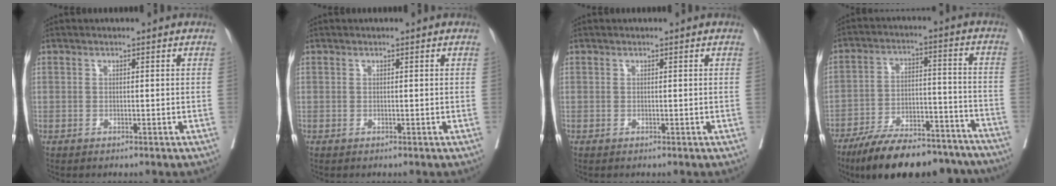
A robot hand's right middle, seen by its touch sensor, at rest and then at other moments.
{"total": 0.0}
{"total": 0.0}
{"total": 21.8, "force": [-18.4, 6.1, 9.9], "torque": [-0.133, 0.017, -0.275]}